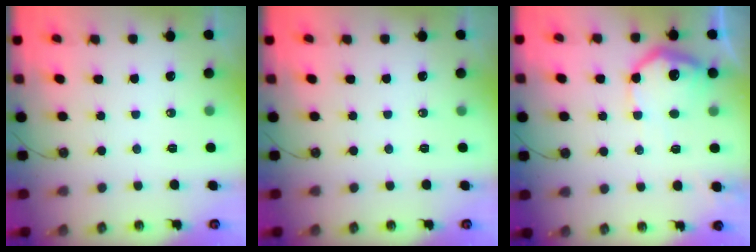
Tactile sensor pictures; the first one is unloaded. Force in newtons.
{"total": 0.0}
{"total": 13.7, "press": 13.7, "slide": 0.9}